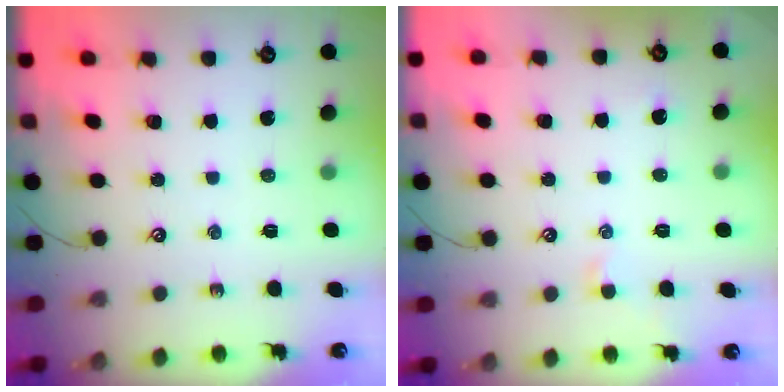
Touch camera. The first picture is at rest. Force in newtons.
{"total": 0.5, "press": 0.3, "slide": 0.4}